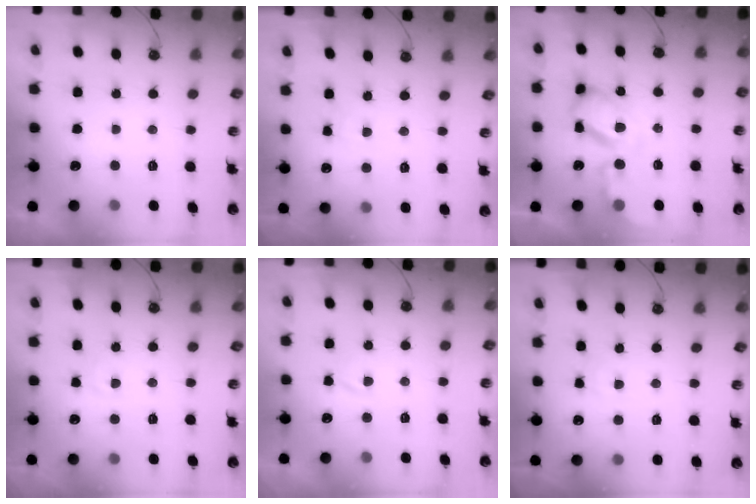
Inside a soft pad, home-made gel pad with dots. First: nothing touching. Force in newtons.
{"total": 2.1, "press": 2.1, "slide": 0.3}
{"total": 12.3, "press": 12.3, "slide": 1.3}
{"total": 5.1, "press": 5.1, "slide": 0.7}
{"total": 1.4, "press": 1.4, "slide": 0.2}
{"total": 1.3, "press": 1.3, "slide": 0.2}